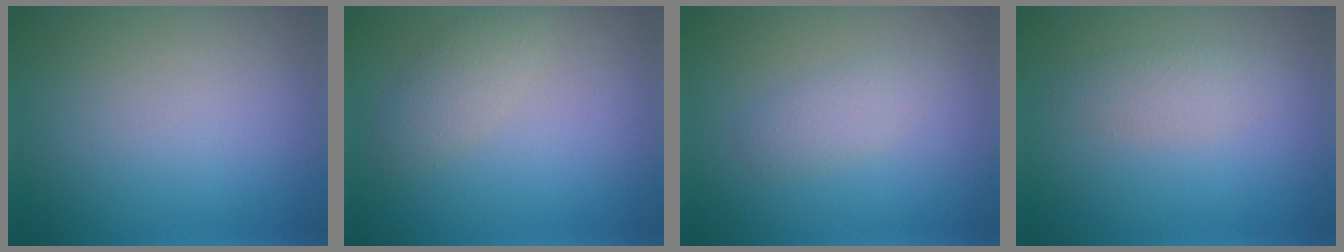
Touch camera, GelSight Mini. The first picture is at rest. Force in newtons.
{"total": 2.0, "press": 2.0, "slide": 0.1}
{"total": 2.4, "press": 2.4, "slide": 0.2}
{"total": 1.6, "press": 1.6, "slide": 0.2}